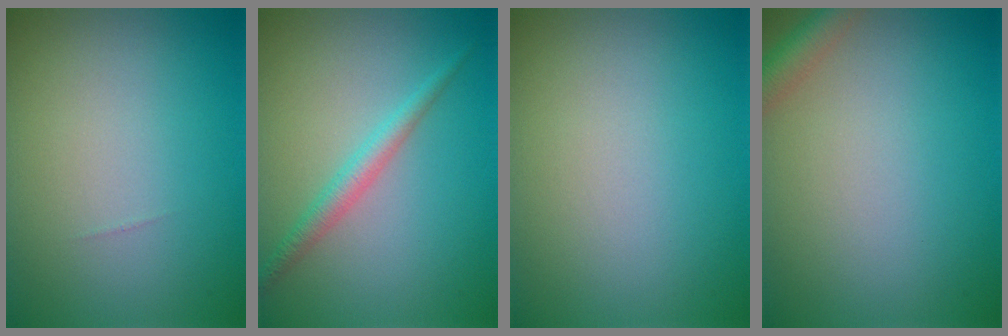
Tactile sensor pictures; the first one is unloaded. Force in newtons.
{"total": 2.0, "press": 2.0, "slide": 0.1}
{"total": 0.0}
{"total": 2.3, "press": 2.3, "slide": 0.1}